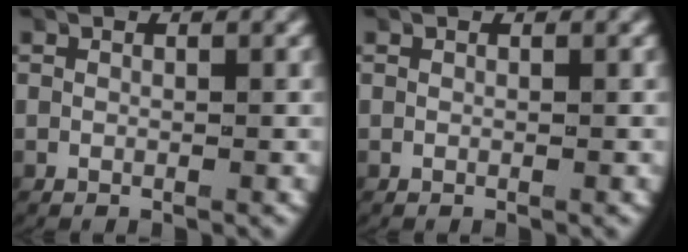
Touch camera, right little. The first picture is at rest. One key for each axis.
{"total": 0.0}